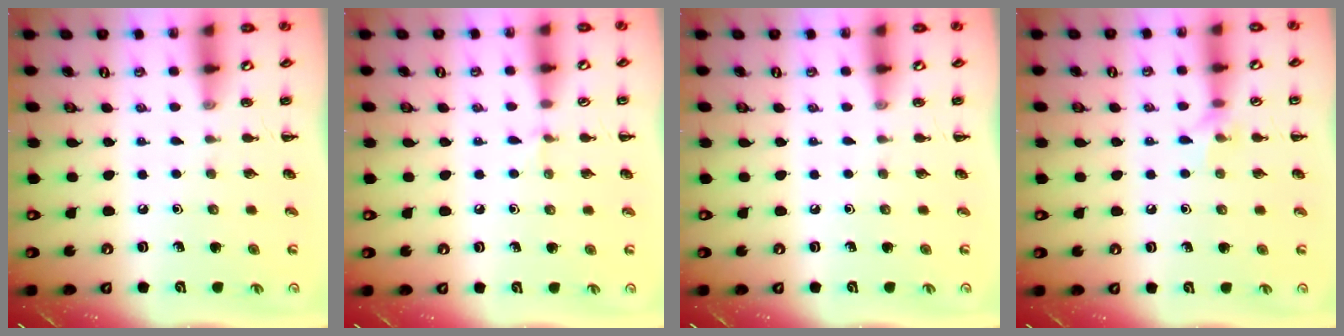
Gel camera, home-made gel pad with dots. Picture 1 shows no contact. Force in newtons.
{"total": 3.9, "press": 3.6, "slide": 1.4}
{"total": 0.0}
{"total": 6.4, "press": 6.2, "slide": 1.5}